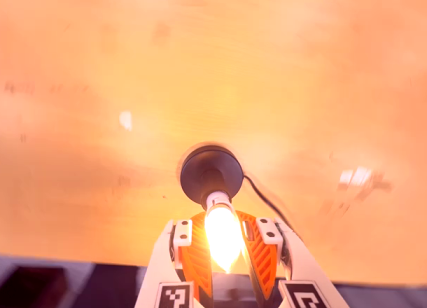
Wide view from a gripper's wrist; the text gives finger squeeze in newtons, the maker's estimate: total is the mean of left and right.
{"total": 15.5, "left": 14.9, "right": 16.1}